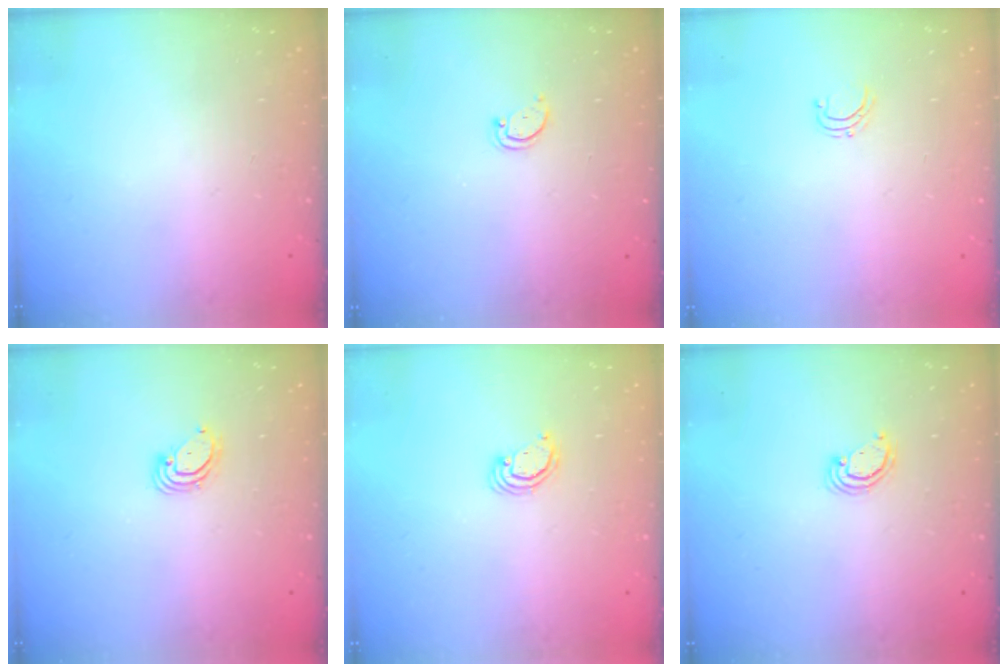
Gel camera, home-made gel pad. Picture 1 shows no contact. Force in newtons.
{"total": 2.8, "press": 2.7, "slide": 0.3}
{"total": 3.8, "press": 3.8, "slide": 0.2}
{"total": 3.7, "press": 3.7, "slide": 0.1}
{"total": 2.3, "press": 2.3, "slide": 0.2}
{"total": 2.3, "press": 2.3, "slide": 0.3}